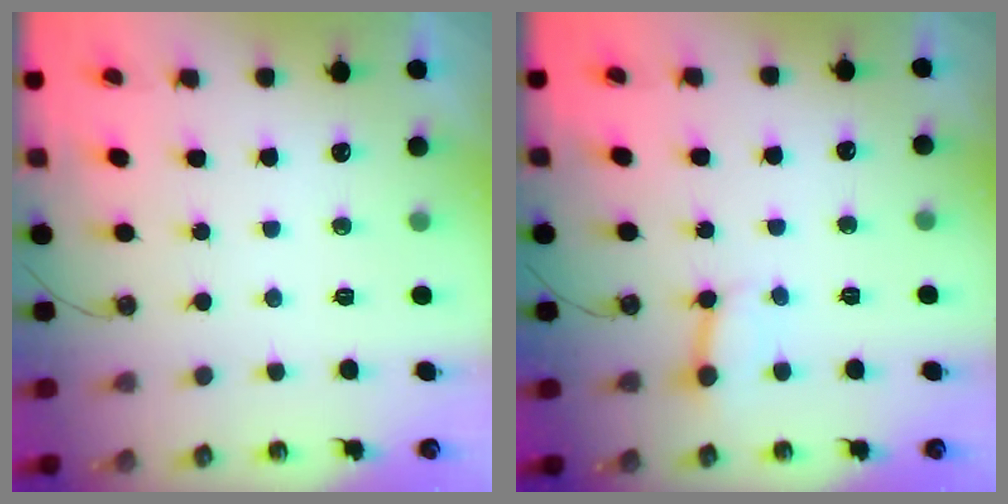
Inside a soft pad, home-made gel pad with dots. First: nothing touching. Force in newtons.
{"total": 3.4, "press": 3.4, "slide": 0.3}